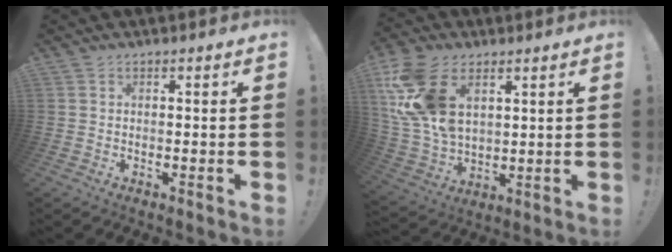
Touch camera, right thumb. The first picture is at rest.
{"total": 18.8, "force": [7.3, 12.1, 12.4], "torque": [-0.255, -0.026, 0.139]}